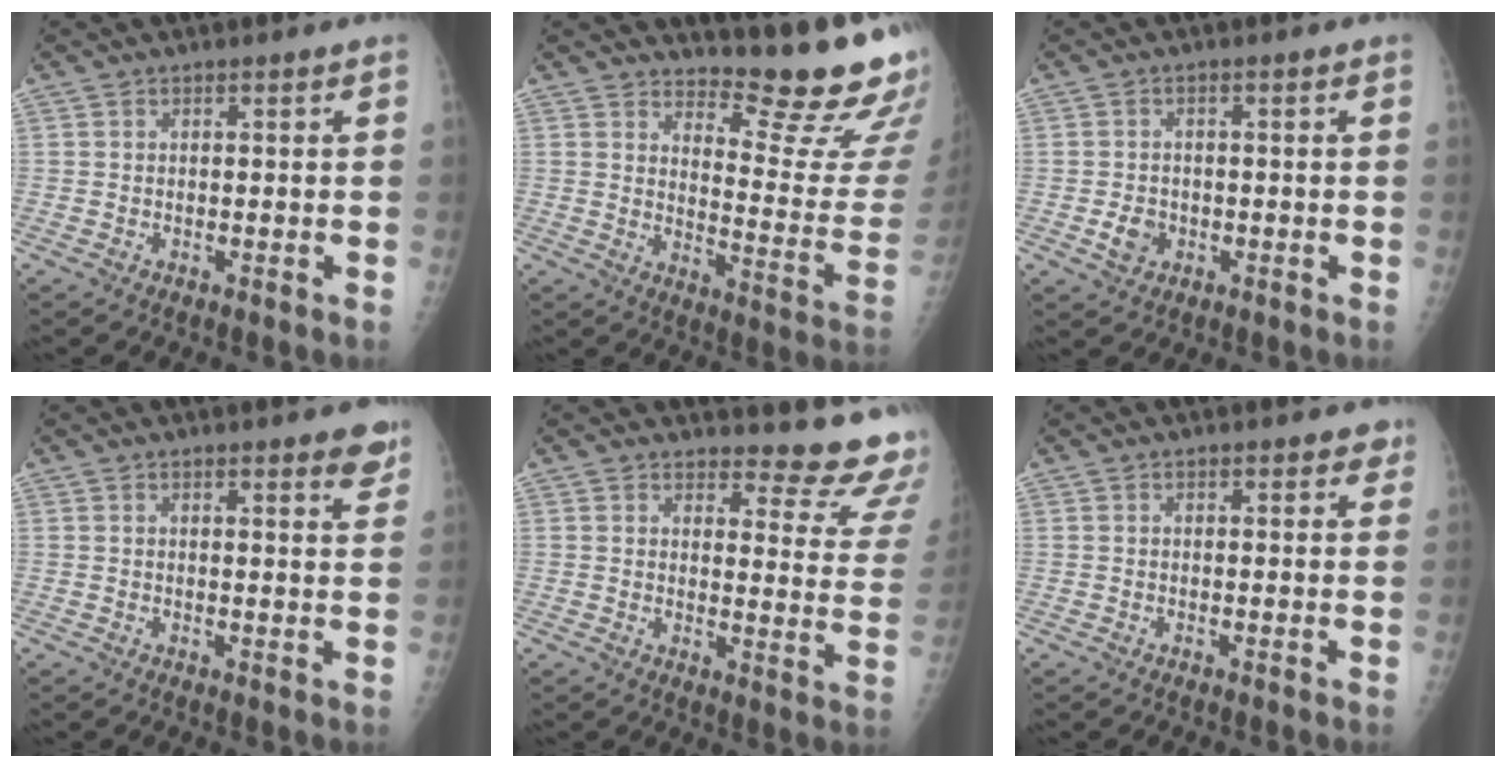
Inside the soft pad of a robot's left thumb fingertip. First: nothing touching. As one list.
[{"total": 17.3, "force": [14.7, 3.5, 8.4], "torque": [-0.073, -0.164, 0.183]}, {"total": 3.3, "force": [-1.0, 2.7, 1.7], "torque": [-0.022, 0.003, -0.014]}, {"total": 4.5, "force": [3.2, 1.1, 3.0], "torque": [-0.021, -0.014, 0.033]}, {"total": 14.3, "force": [13.3, 3.3, 4.1], "torque": [-0.011, -0.144, 0.131]}, {"total": 2.2, "force": [1.5, 1.2, 1.1], "torque": [0.009, -0.003, 0.012]}]